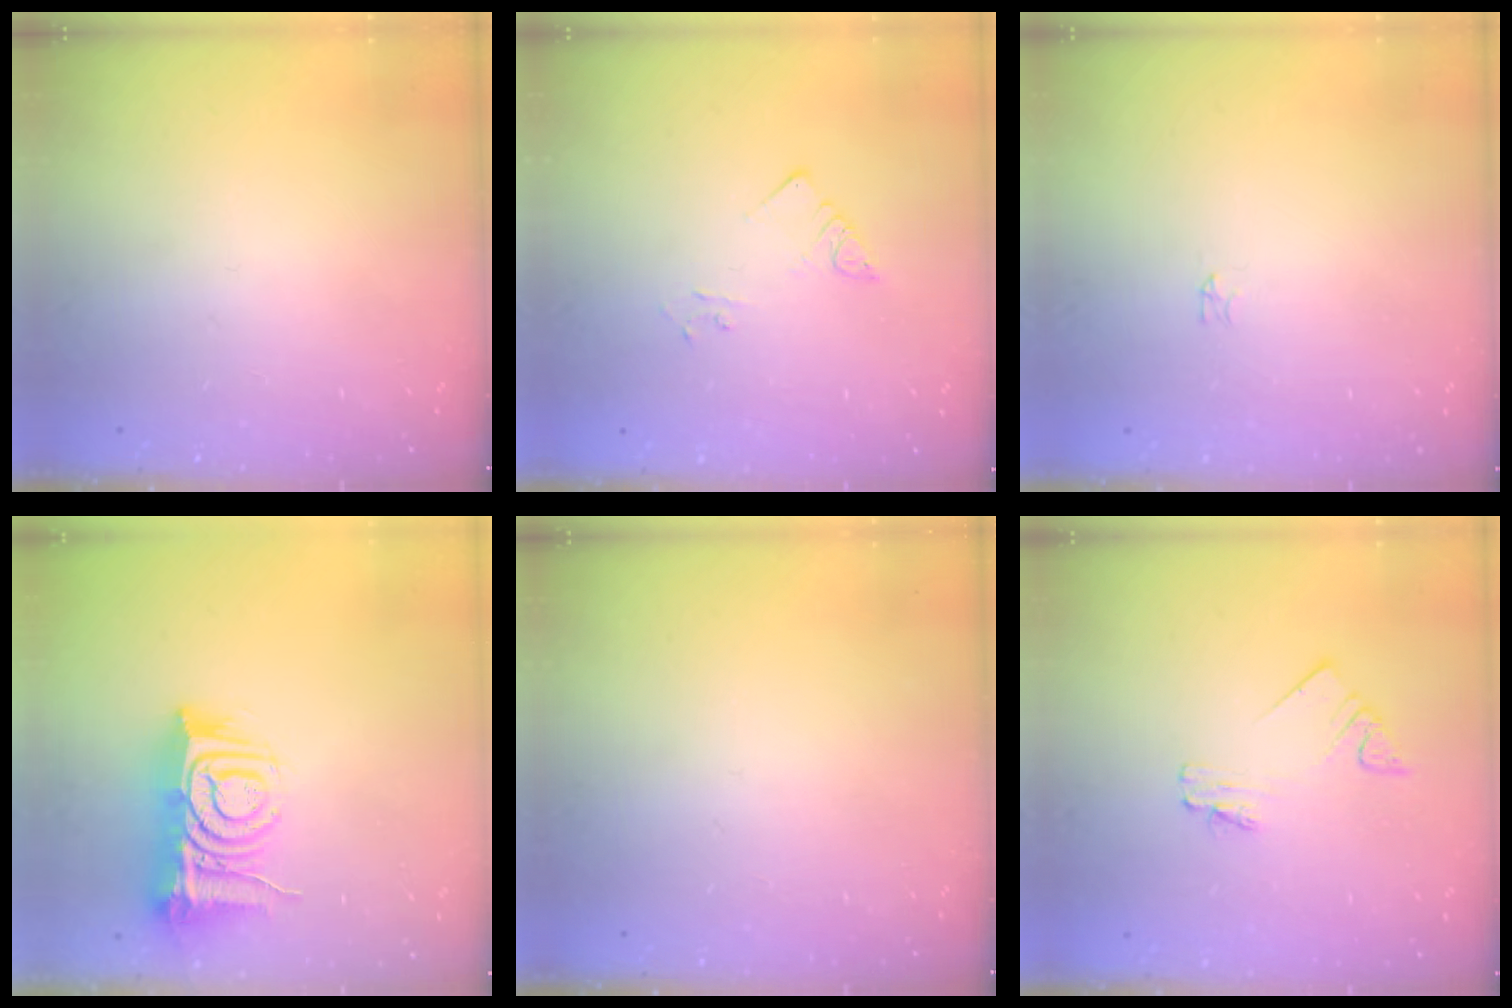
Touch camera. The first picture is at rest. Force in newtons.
{"total": 2.2, "press": 2.2, "slide": 0.2}
{"total": 0.0}
{"total": 12.8, "press": 12.7, "slide": 1.6}
{"total": 0.0}
{"total": 2.0, "press": 2.0, "slide": 0.3}